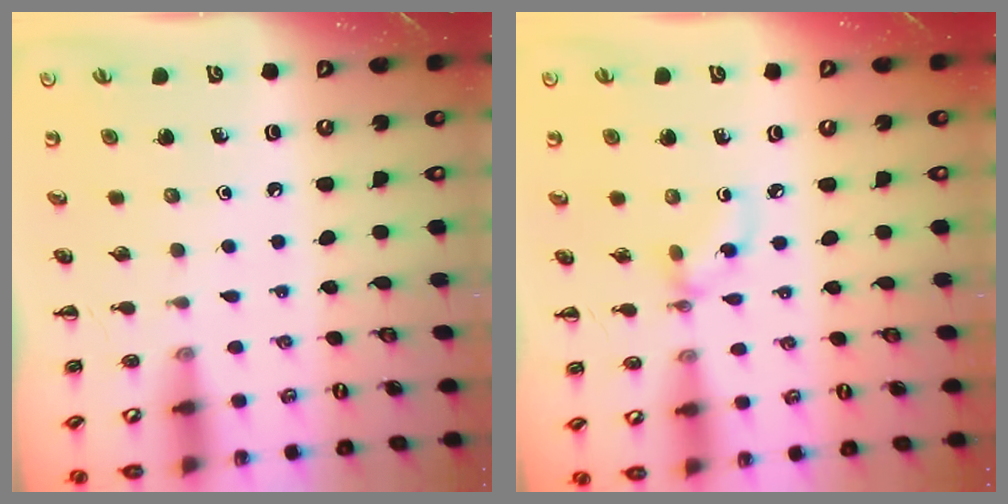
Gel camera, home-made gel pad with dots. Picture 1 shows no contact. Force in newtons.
{"total": 3.3, "press": 3.3, "slide": 0.3}